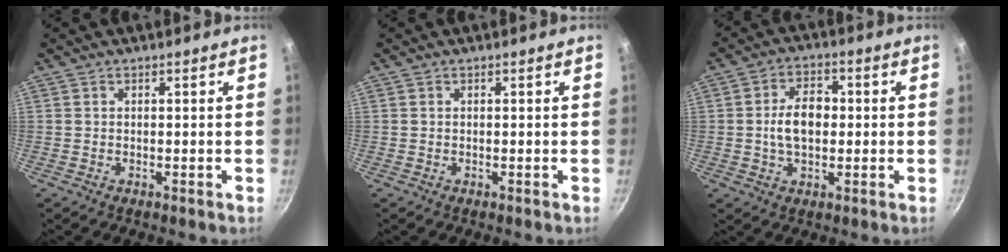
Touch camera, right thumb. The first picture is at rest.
{"total": 0.0}
{"total": 8.4, "force": [0.0, 5.4, 6.4], "torque": [-0.088, 0.016, -0.006]}